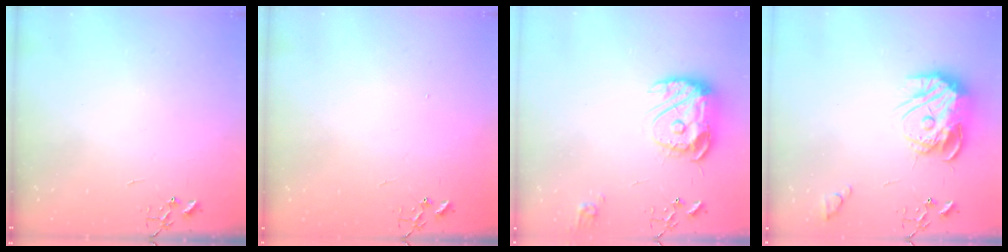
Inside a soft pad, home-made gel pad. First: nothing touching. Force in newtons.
{"total": 1.1, "press": 1.1, "slide": 0.1}
{"total": 15.4, "press": 15.3, "slide": 1.3}
{"total": 16.3, "press": 16.2, "slide": 1.6}